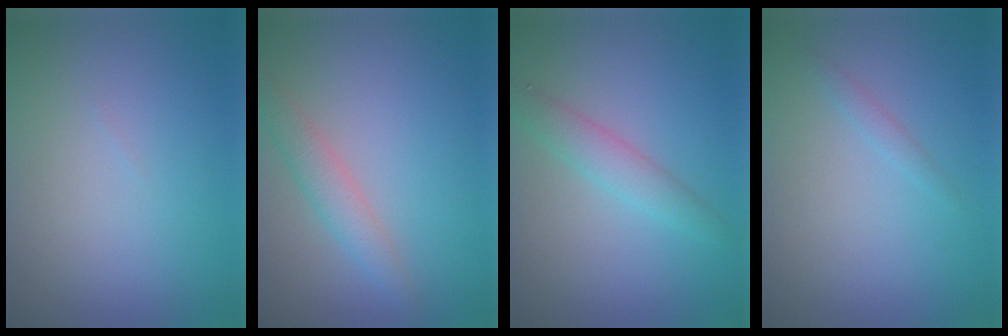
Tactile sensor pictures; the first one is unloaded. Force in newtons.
{"total": 2.5, "press": 2.5, "slide": 0.1}
{"total": 2.7, "press": 2.6, "slide": 0.1}
{"total": 0.9, "press": 0.9, "slide": 0.1}